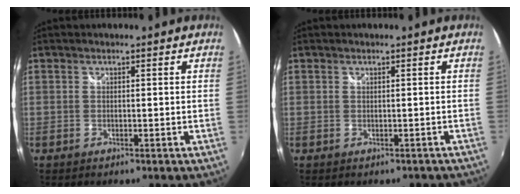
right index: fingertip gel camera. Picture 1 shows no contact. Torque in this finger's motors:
{"motor_torque": [-0.08, -0.02, -0.21, -0.09]}